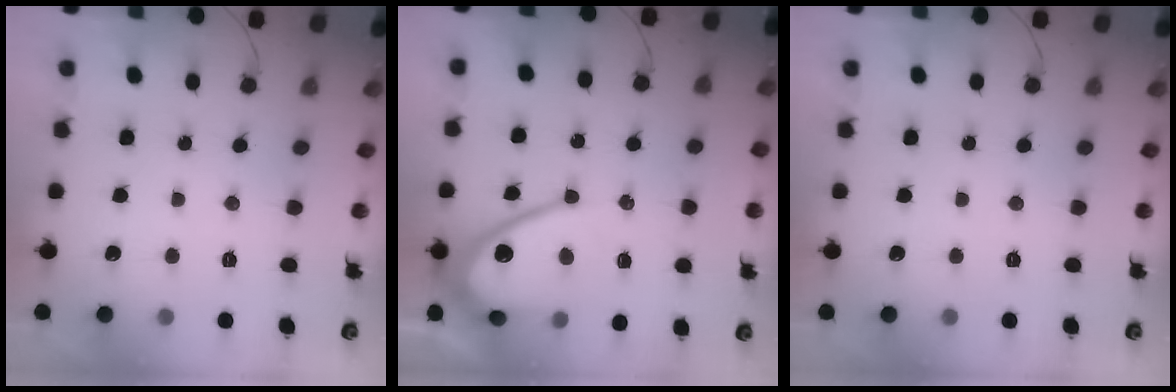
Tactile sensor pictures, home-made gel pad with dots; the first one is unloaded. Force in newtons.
{"total": 11.9, "press": 11.9, "slide": 0.8}
{"total": 0.0}